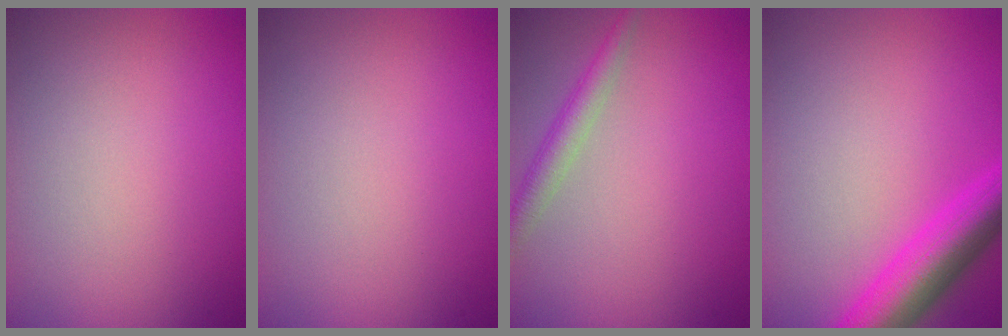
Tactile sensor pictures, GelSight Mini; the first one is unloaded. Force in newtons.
{"total": 0.0}
{"total": 2.4, "press": 2.4, "slide": 0.0}
{"total": 6.6, "press": 6.6, "slide": 0.2}